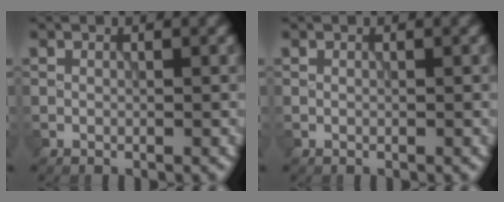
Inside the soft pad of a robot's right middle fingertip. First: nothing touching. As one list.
[{"total": 0.0}]